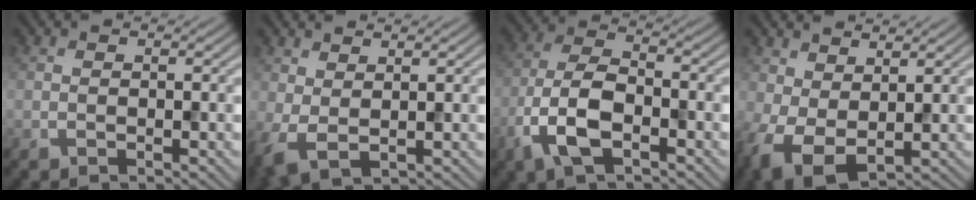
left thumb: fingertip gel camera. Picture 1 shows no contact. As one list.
[{"total": 3.3, "force": [1.3, 1.5, 2.6], "torque": [-0.071, 0.002, 0.025]}, {"total": 8.0, "force": [-3.6, 3.5, 6.1], "torque": [-0.133, 0.003, -0.083]}, {"total": 5.5, "force": [1.1, 3.2, 4.4], "torque": [-0.110, -0.005, 0.021]}]